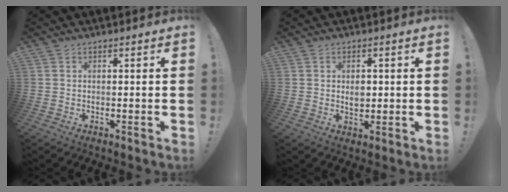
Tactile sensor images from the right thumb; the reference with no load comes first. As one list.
[{"total": 3.5, "force": [0.3, 2.7, 2.2], "torque": [-0.024, -0.003, 0.000]}]